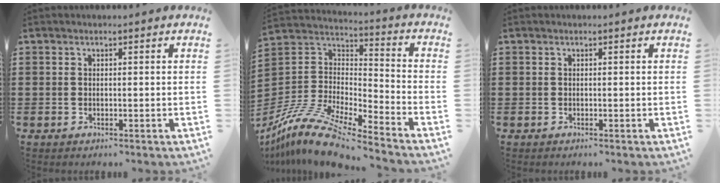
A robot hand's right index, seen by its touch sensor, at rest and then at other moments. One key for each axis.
{"total": 13.2, "fx": -10.9, "fy": 2.6, "fz": 7.0, "tx": -0.156, "ty": 0.021, "tz": -0.217}
{"total": 0.0}